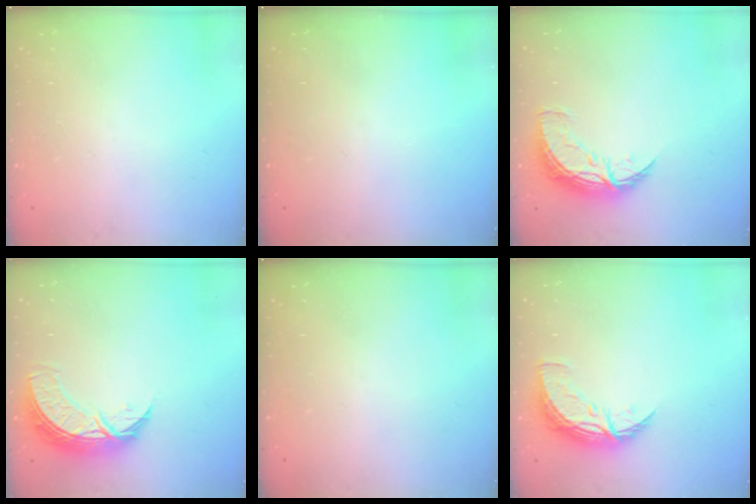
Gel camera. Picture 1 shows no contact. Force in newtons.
{"total": 0.0}
{"total": 8.9, "press": 8.9, "slide": 0.6}
{"total": 9.2, "press": 9.2, "slide": 0.6}
{"total": 0.0}
{"total": 8.8, "press": 8.8, "slide": 0.4}